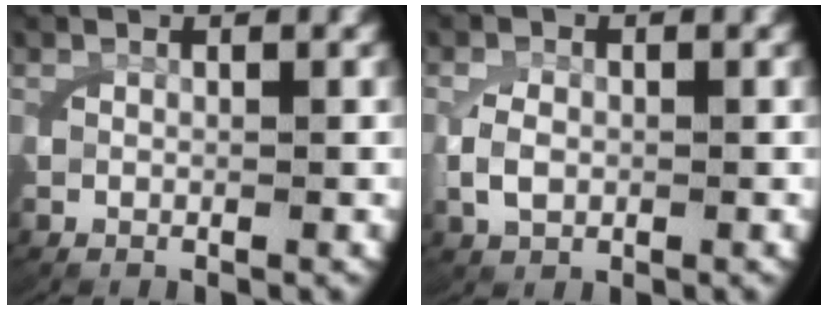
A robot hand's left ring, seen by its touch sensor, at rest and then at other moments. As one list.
[{"total": 1.8, "force": [-0.1, 1.3, 1.2], "torque": [-0.035, -0.006, 0.006]}]